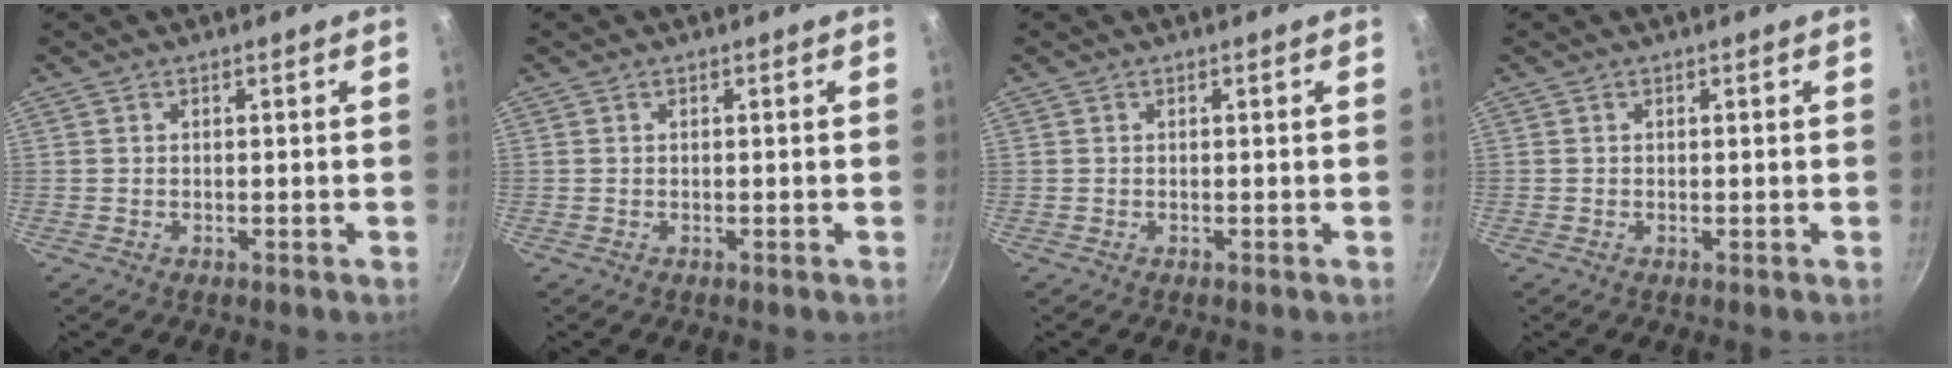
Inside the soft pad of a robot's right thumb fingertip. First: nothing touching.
{"total": 0.0}
{"total": 0.0}
{"total": 0.0}